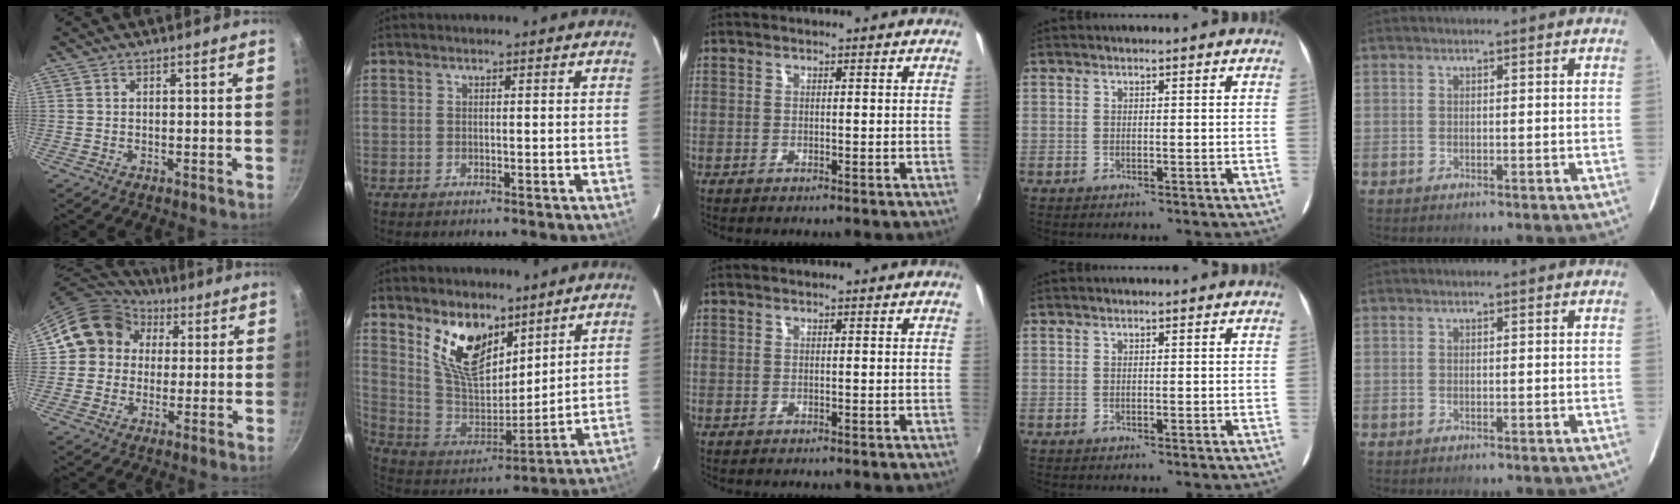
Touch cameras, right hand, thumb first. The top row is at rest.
{"thumb": {"total": 12.7, "force": [2.5, 11.5, 4.9], "torque": [-0.049, 0.024, 0.024]}, "index": {"total": 14.5, "force": [9.0, 7.4, 8.5], "torque": [-0.166, -0.006, 0.181]}}